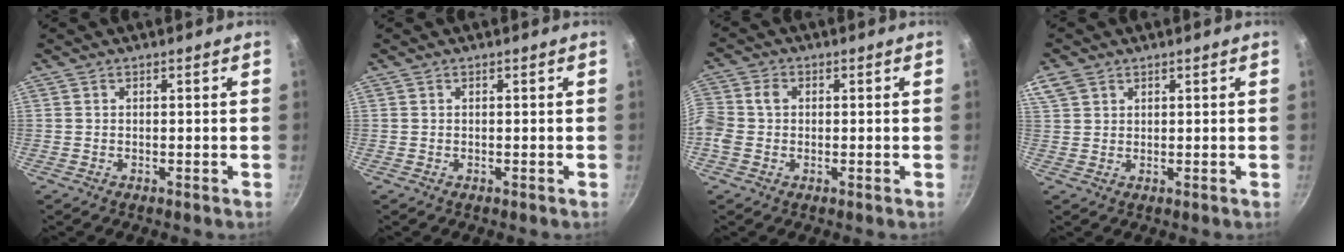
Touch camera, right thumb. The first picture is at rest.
{"total": 0.0}
{"total": 6.5, "force": [-0.3, 5.3, 3.7], "torque": [-0.088, 0.016, -0.022]}
{"total": 4.6, "force": [2.6, 3.1, 2.2], "torque": [-0.041, 0.005, 0.053]}